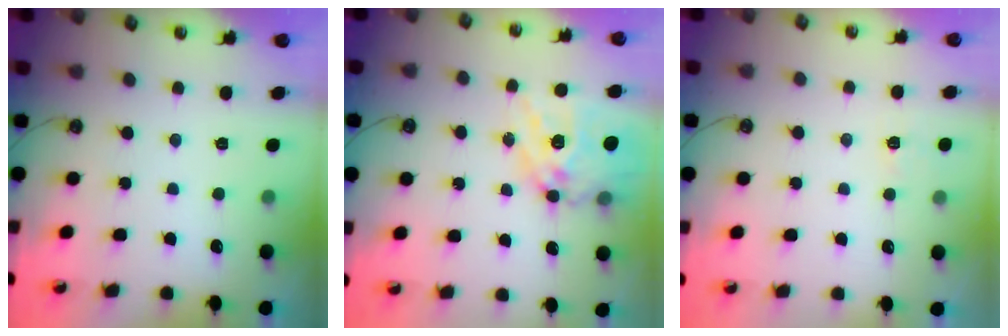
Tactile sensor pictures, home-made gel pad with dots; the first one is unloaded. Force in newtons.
{"total": 18.0, "press": 17.9, "slide": 1.8}
{"total": 2.8, "press": 2.8, "slide": 0.4}